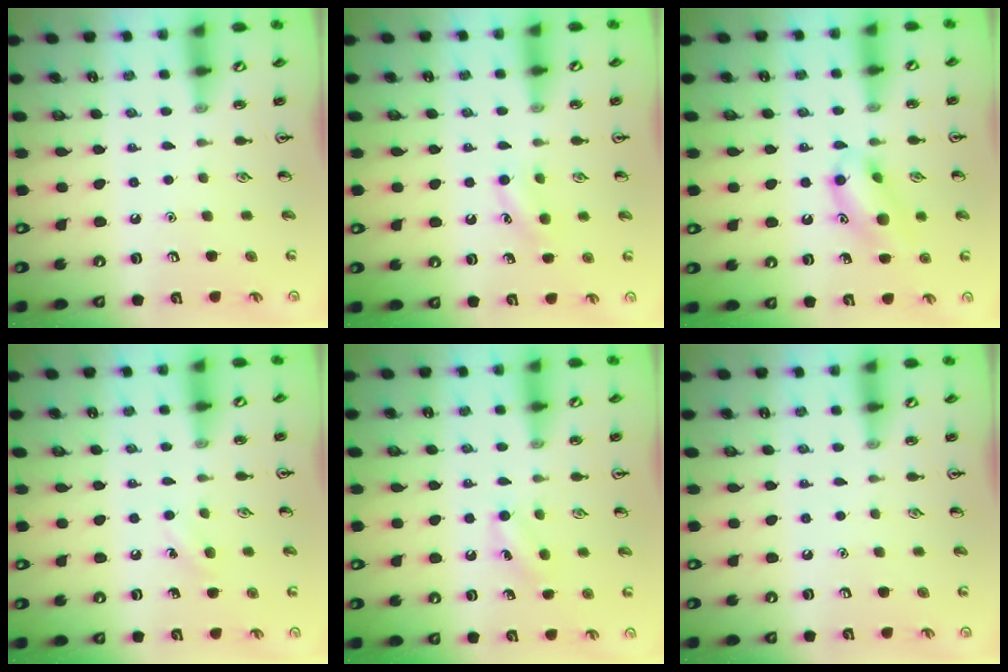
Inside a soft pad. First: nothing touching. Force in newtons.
{"total": 6.9, "press": 6.8, "slide": 1.6}
{"total": 12.2, "press": 12.0, "slide": 2.2}
{"total": 5.4, "press": 5.1, "slide": 1.7}
{"total": 5.7, "press": 5.4, "slide": 1.8}
{"total": 0.0}